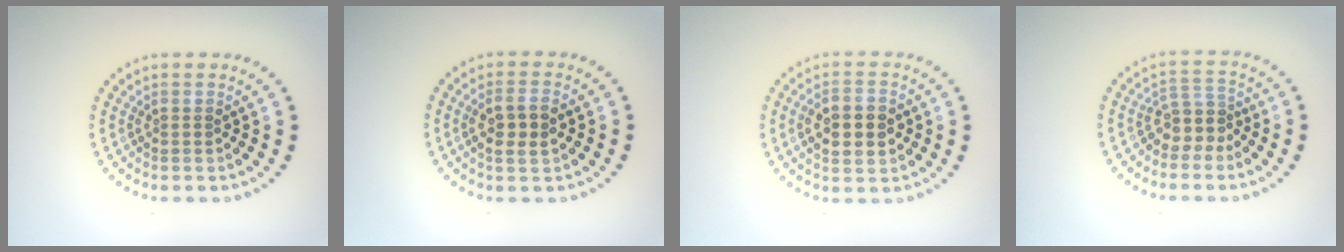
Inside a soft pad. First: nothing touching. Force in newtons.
{"total": 2.8, "press": 2.8, "slide": 0.6}
{"total": 4.6, "press": 4.6, "slide": 0.2}
{"total": 2.6, "press": 2.0, "slide": 1.7}